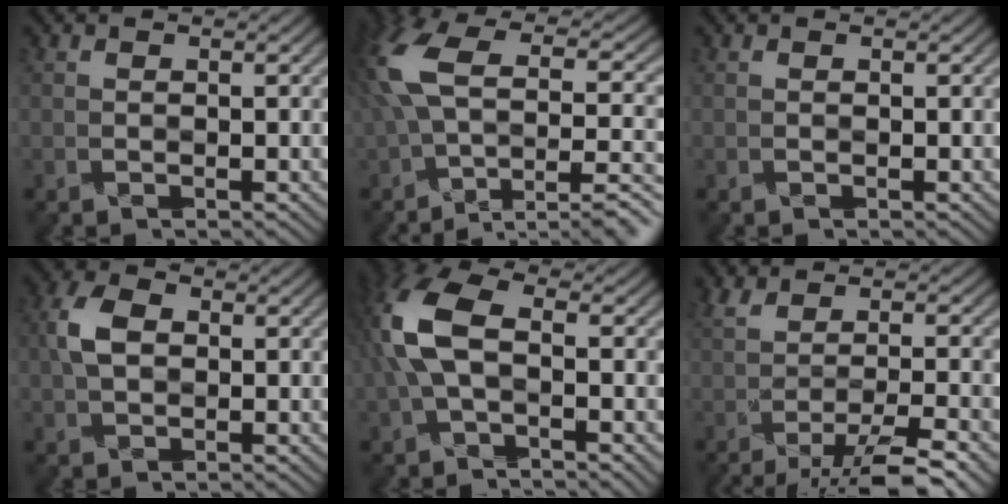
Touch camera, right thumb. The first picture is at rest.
{"total": 14.1, "force": [-2.6, 6.4, 12.2], "torque": [-0.257, 0.011, -0.029]}
{"total": 0.0}
{"total": 3.8, "force": [0.8, 2.5, 2.7], "torque": [-0.062, 0.014, 0.004]}
{"total": 8.1, "force": [-0.2, 3.7, 7.2], "torque": [-0.179, 0.022, -0.016]}
{"total": 6.2, "force": [-3.1, 0.8, 5.4], "torque": [-0.081, 0.010, -0.059]}